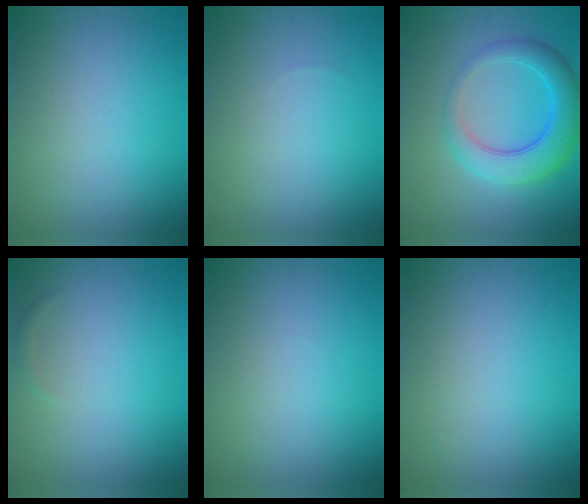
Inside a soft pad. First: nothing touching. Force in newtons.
{"total": 0.0}
{"total": 5.6, "press": 5.6, "slide": 0.2}
{"total": 0.6, "press": 0.6, "slide": 0.0}
{"total": 0.0}
{"total": 0.0}